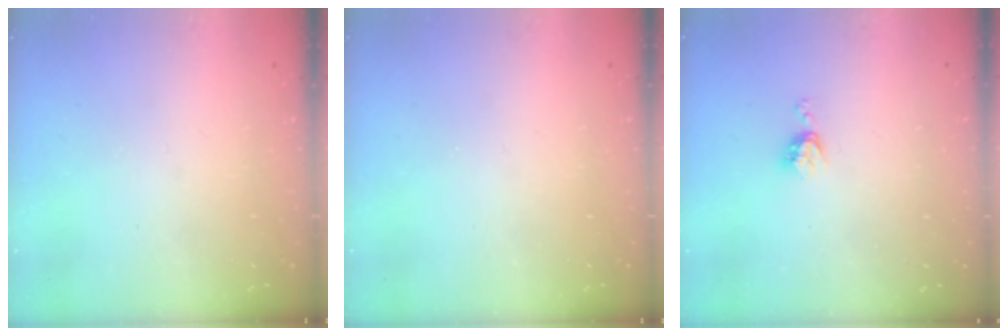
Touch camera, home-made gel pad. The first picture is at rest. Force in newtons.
{"total": 0.0}
{"total": 4.5, "press": 4.4, "slide": 0.7}